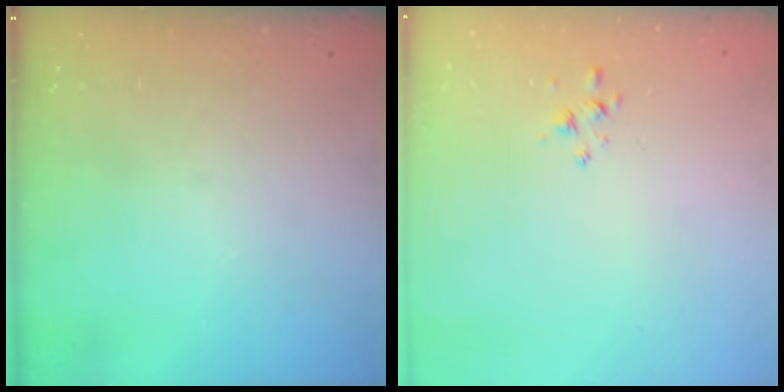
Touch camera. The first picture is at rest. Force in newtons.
{"total": 2.0, "press": 1.9, "slide": 0.7}